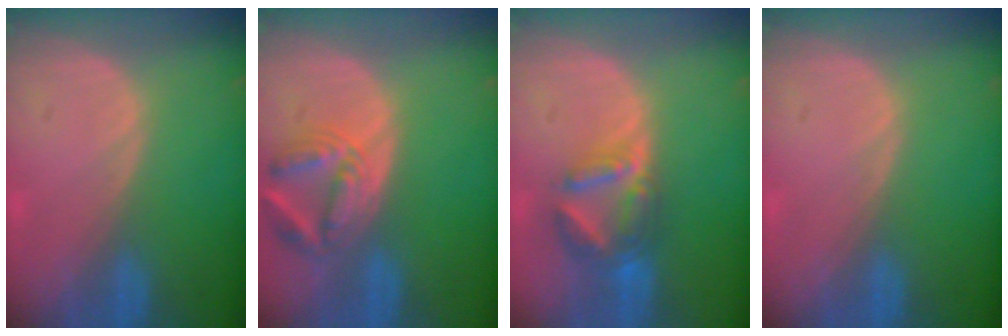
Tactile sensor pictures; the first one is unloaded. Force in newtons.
{"total": 6.9, "press": 6.4, "slide": 2.7}
{"total": 7.1, "press": 6.2, "slide": 3.6}
{"total": 0.0}